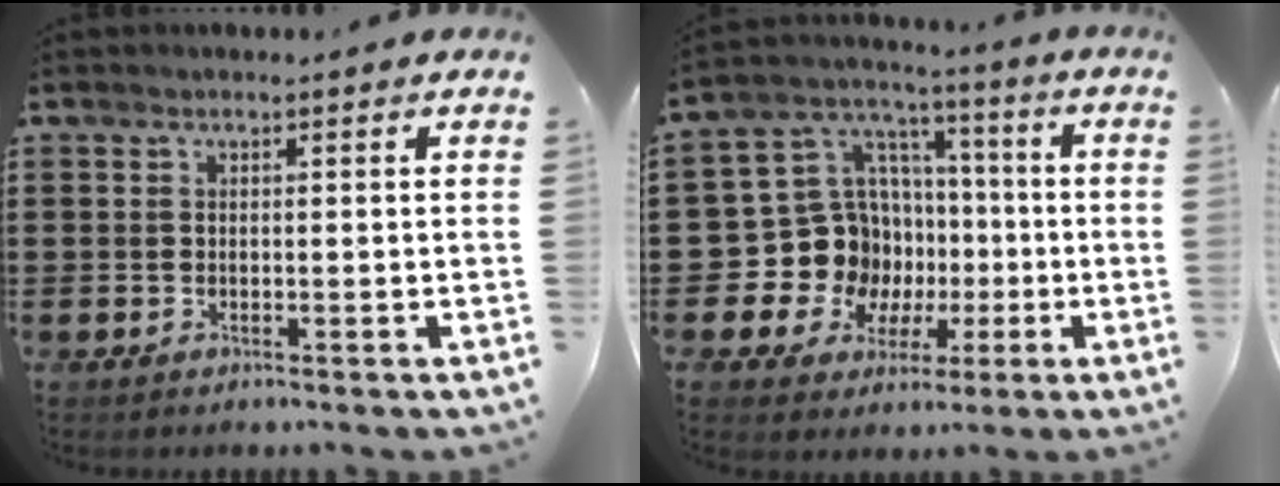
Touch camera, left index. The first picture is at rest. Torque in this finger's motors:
{"motor_torque": [1.75, 0.39, 0.49, 0.02]}